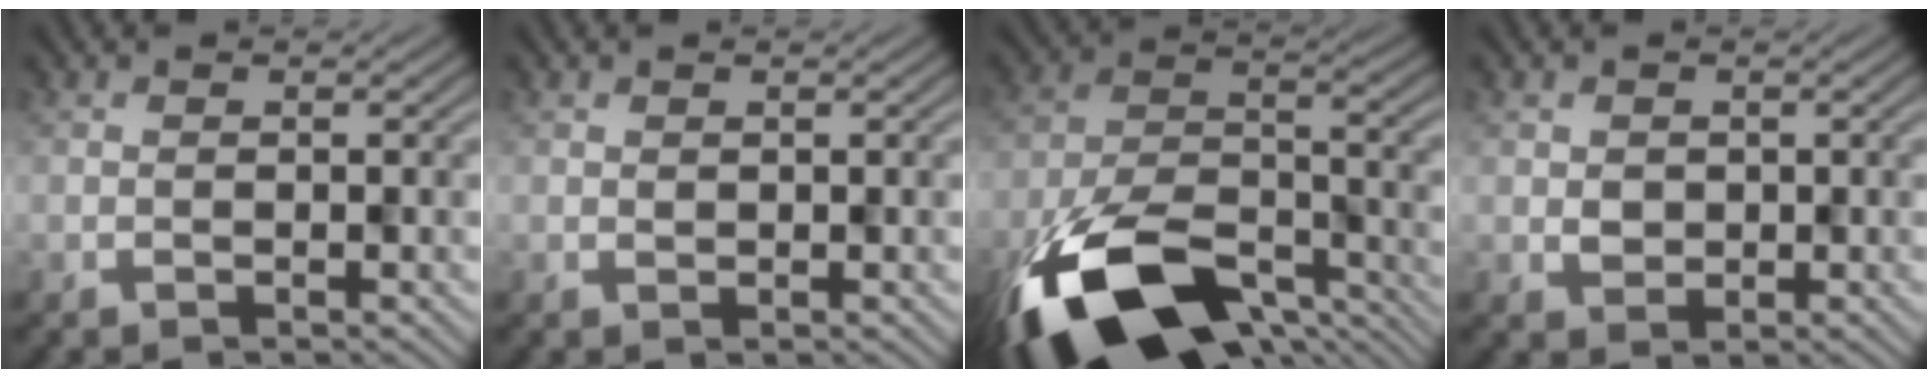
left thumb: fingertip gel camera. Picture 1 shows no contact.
{"total": 0.7, "force": [0.3, 0.6, 0.3], "torque": [-0.006, 0.002, 0.007]}
{"total": 16.9, "force": [-10.6, 7.6, 10.8], "torque": [-0.234, -0.040, -0.169]}
{"total": 1.6, "force": [0.7, 1.4, 0.3], "torque": [-0.005, -0.001, 0.012]}